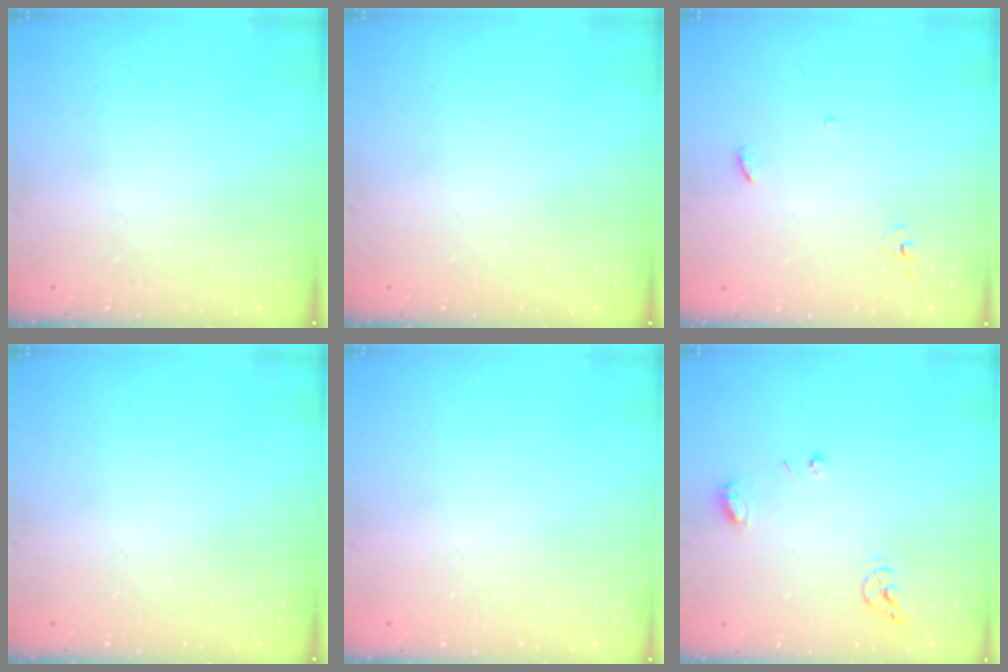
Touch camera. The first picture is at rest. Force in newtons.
{"total": 0.0}
{"total": 3.2, "press": 3.2, "slide": 0.2}
{"total": 0.0}
{"total": 1.0, "press": 0.8, "slide": 0.6}
{"total": 7.5, "press": 7.4, "slide": 0.9}